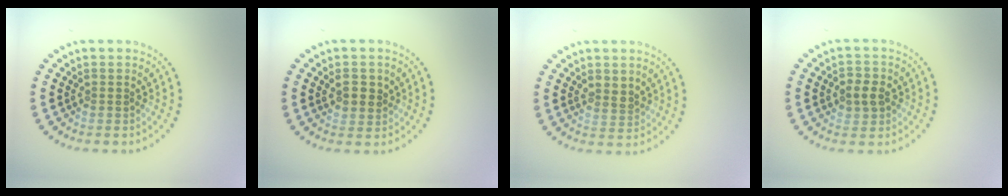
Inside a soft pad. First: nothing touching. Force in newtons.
{"total": 1.8, "press": 1.7, "slide": 0.5}
{"total": 1.7, "press": 1.6, "slide": 0.7}
{"total": 2.5, "press": 2.4, "slide": 0.4}